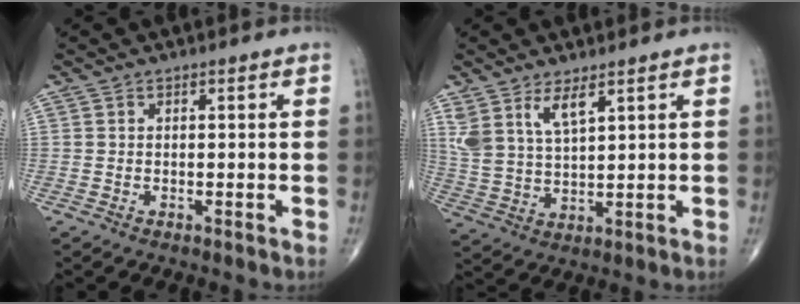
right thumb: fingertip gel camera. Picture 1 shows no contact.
{"total": 7.0, "force": [4.3, 2.3, 5.0], "torque": [-0.103, -0.022, 0.094]}